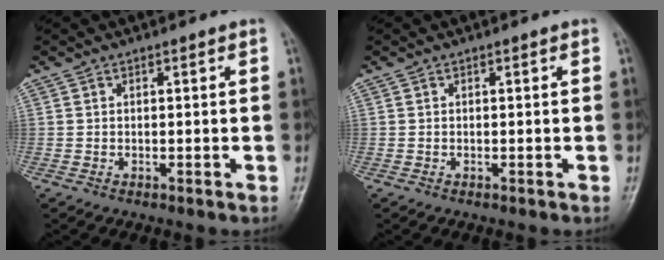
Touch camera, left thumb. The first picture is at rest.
{"total": 0.0}